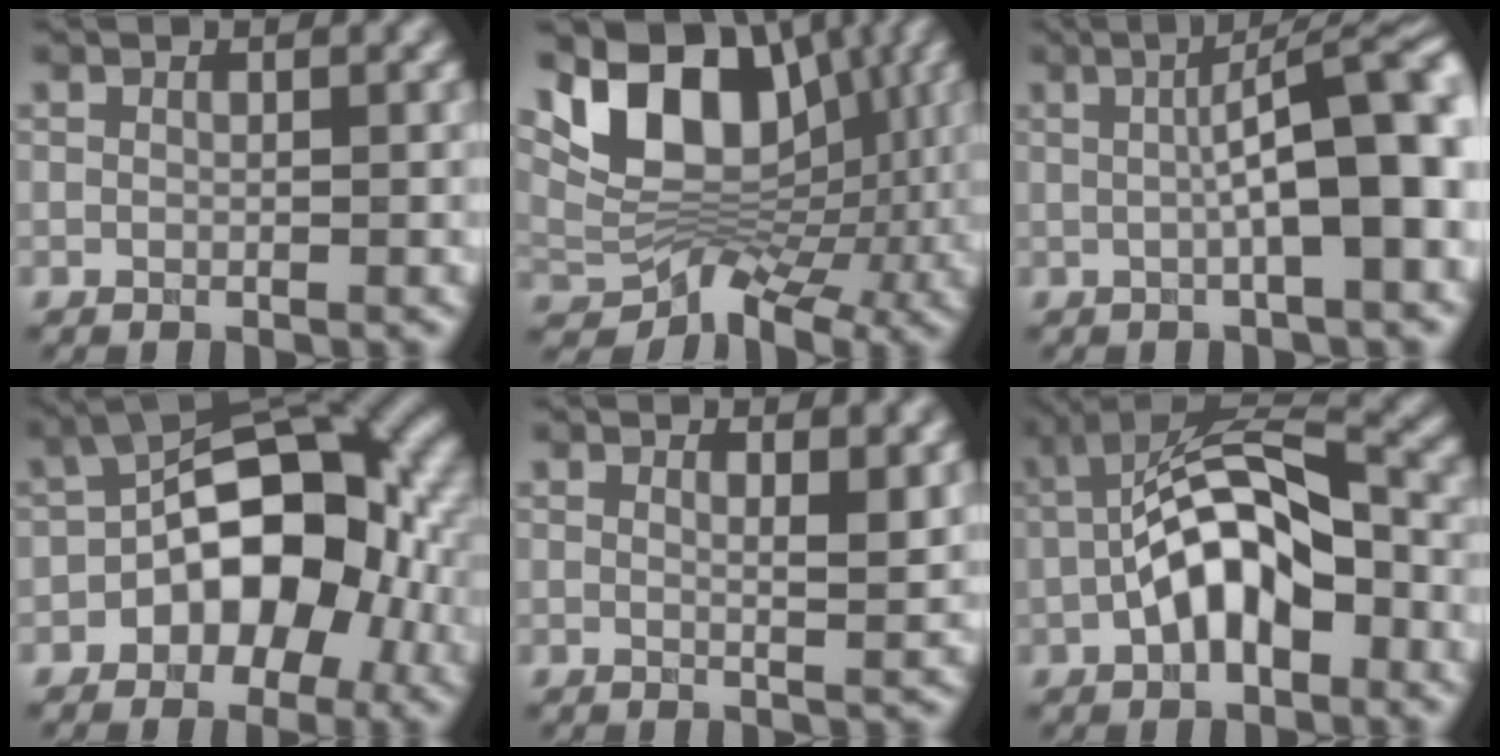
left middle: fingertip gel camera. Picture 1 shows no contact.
{"total": 8.4, "force": [2.1, 6.1, 5.4], "torque": [-0.072, -0.008, 0.040]}
{"total": 7.9, "force": [0.1, 1.6, 7.7], "torque": [-0.094, 0.018, 0.001]}
{"total": 10.1, "force": [-2.0, 6.2, 7.8], "torque": [-0.085, 0.026, -0.039]}
{"total": 2.8, "force": [1.4, 0.9, 2.3], "torque": [-0.018, 0.002, 0.022]}
{"total": 8.8, "force": [-1.9, 4.2, 7.5], "torque": [-0.140, 0.021, -0.034]}